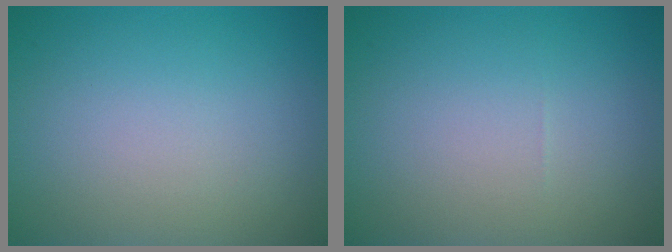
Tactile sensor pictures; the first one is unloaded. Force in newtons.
{"total": 0.0}